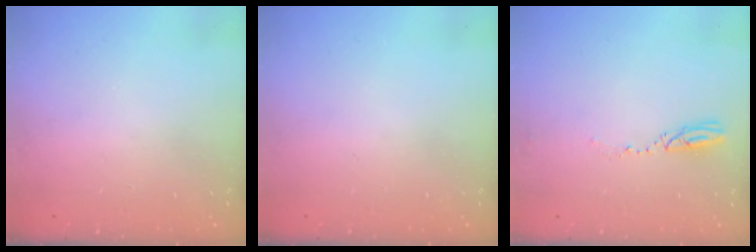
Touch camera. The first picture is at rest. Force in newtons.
{"total": 0.0}
{"total": 3.2, "press": 3.2, "slide": 0.4}